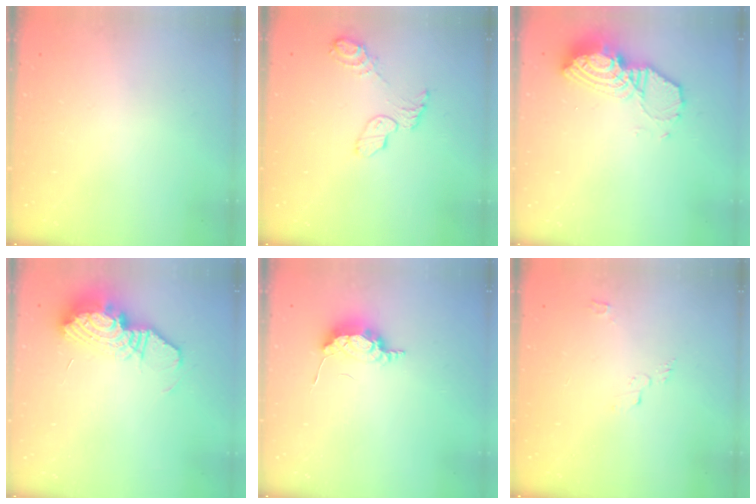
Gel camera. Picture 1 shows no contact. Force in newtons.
{"total": 7.7, "press": 7.7, "slide": 0.5}
{"total": 12.6, "press": 12.6, "slide": 1.1}
{"total": 13.3, "press": 13.3, "slide": 1.1}
{"total": 14.2, "press": 8.7, "slide": 11.2}
{"total": 3.5, "press": 3.5, "slide": 0.3}